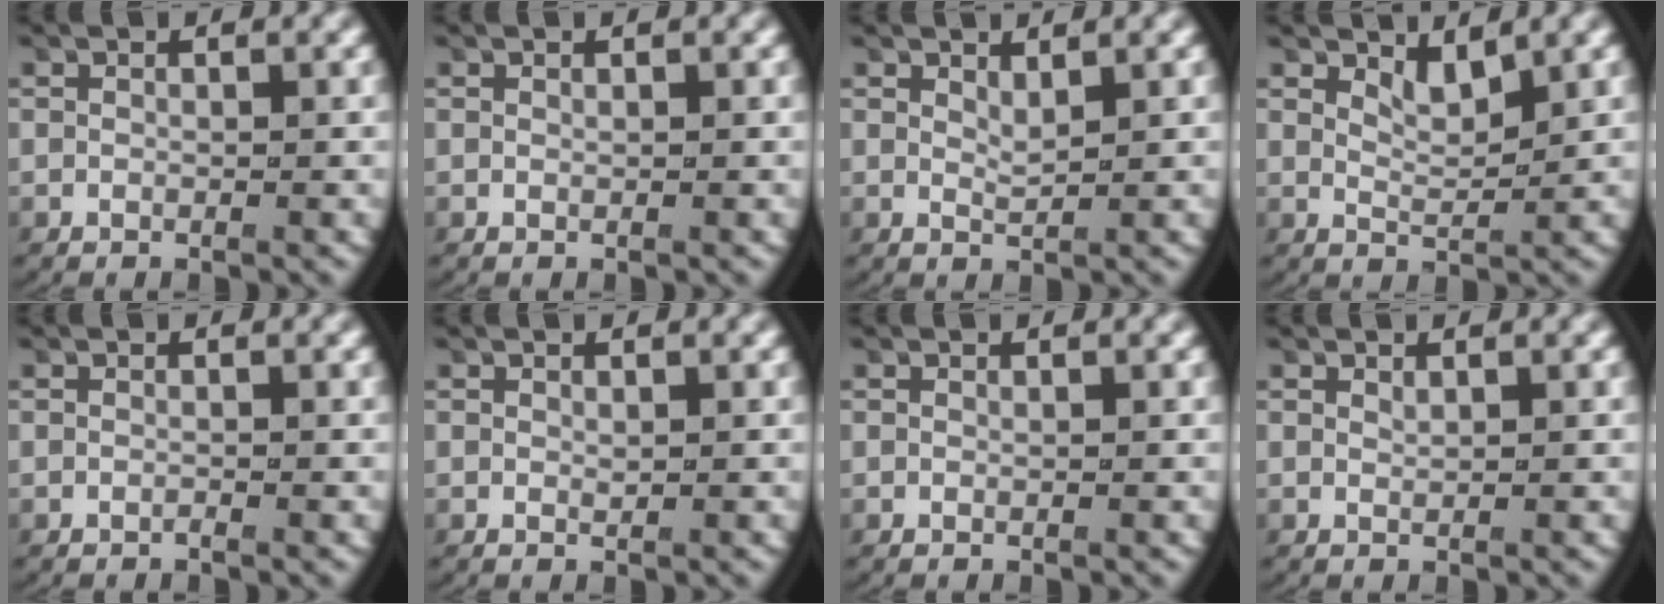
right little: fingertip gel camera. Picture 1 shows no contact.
{"total": 0.0}
{"total": 1.5, "force": [1.2, 0.5, 0.8], "torque": [-0.021, -0.004, 0.025]}
{"total": 2.3, "force": [1.9, 0.6, 1.2], "torque": [-0.030, -0.011, 0.039]}
{"total": 0.0}
{"total": 0.5, "force": [0.3, 0.3, 0.3], "torque": [-0.009, -0.002, 0.008]}
{"total": 0.0}
{"total": 0.8, "force": [0.6, 0.4, 0.3], "torque": [-0.009, -0.002, 0.015]}